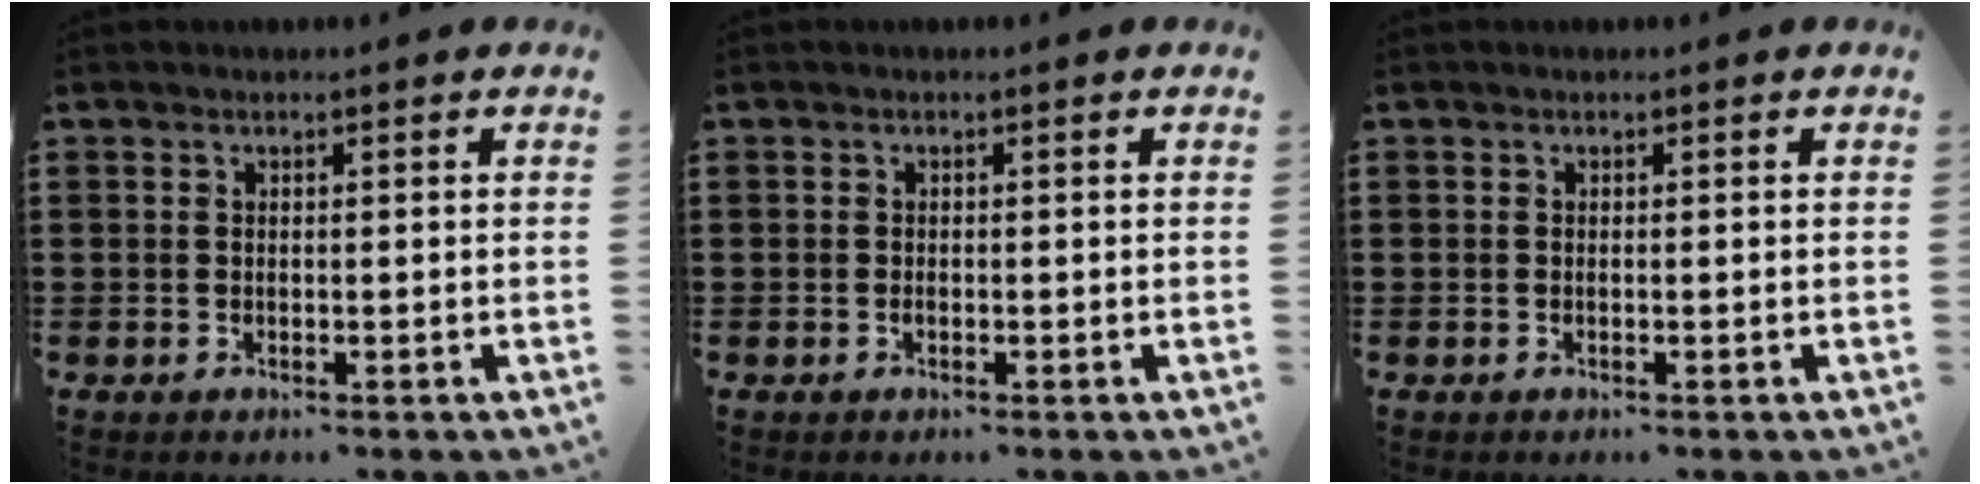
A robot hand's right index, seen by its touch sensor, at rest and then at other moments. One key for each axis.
{"total": 0.5, "fx": -0.2, "fy": 0.3, "fz": 0.4, "tx": -0.010, "ty": -0.003, "tz": -0.003}
{"total": 0.0}